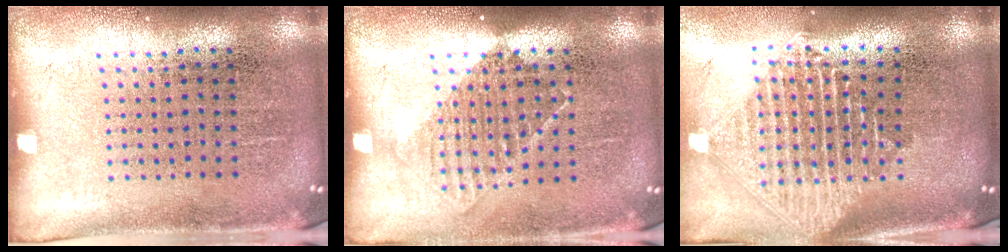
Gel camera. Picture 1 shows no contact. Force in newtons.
{"total": 1.2, "press": 1.0, "slide": 0.7}
{"total": 2.4, "press": 1.9, "slide": 1.5}